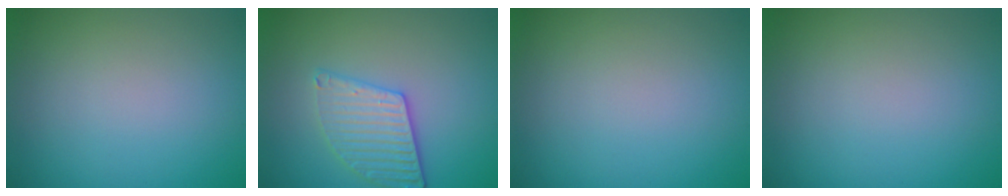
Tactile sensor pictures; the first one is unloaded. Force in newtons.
{"total": 3.4, "press": 3.3, "slide": 1.0}
{"total": 0.0}
{"total": 0.0}